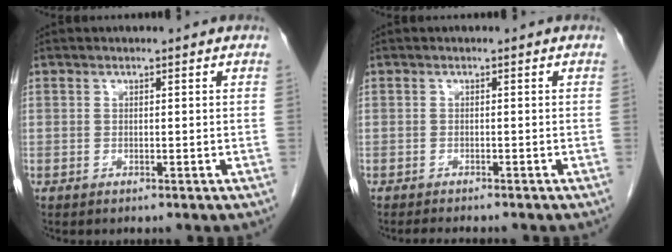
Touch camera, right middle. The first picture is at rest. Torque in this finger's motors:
{"motor_torque": [0.01, 0.02, -0.09, 0.00]}